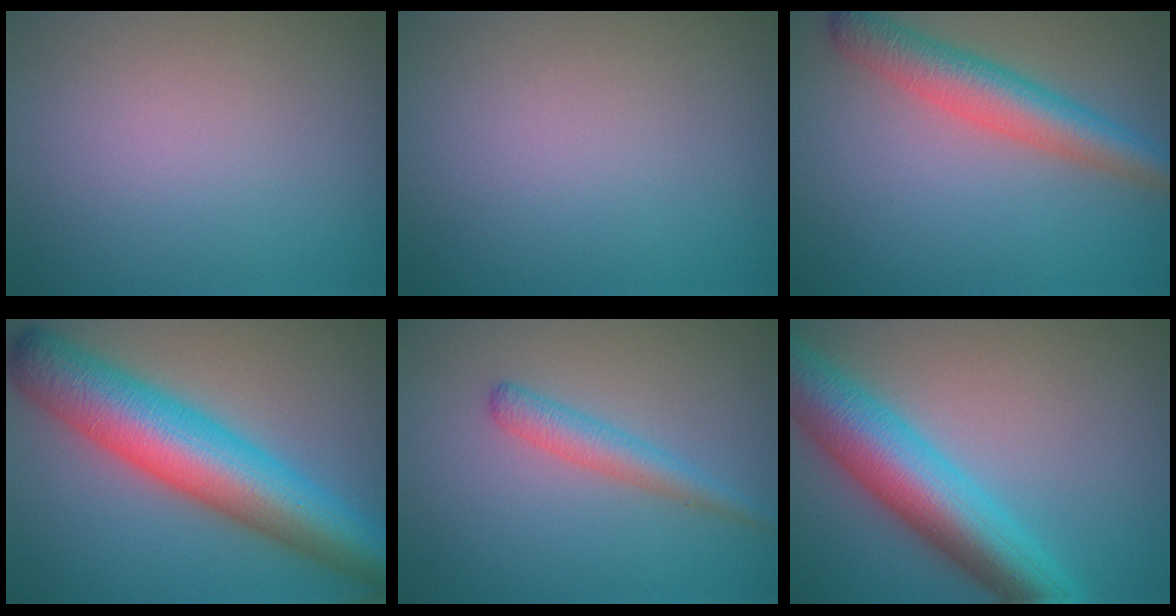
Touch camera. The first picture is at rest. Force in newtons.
{"total": 0.0}
{"total": 5.2, "press": 5.1, "slide": 0.2}
{"total": 11.0, "press": 11.0, "slide": 0.2}
{"total": 2.3, "press": 2.3, "slide": 0.1}
{"total": 9.4, "press": 9.4, "slide": 0.1}